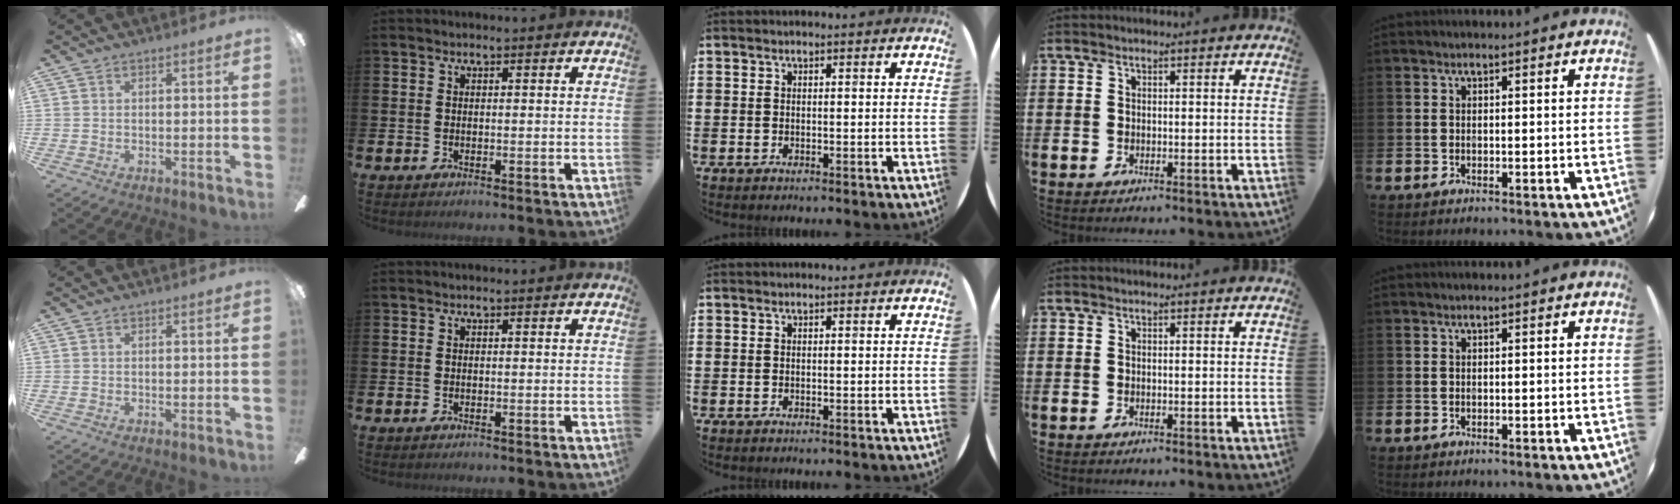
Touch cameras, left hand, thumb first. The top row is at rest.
{}